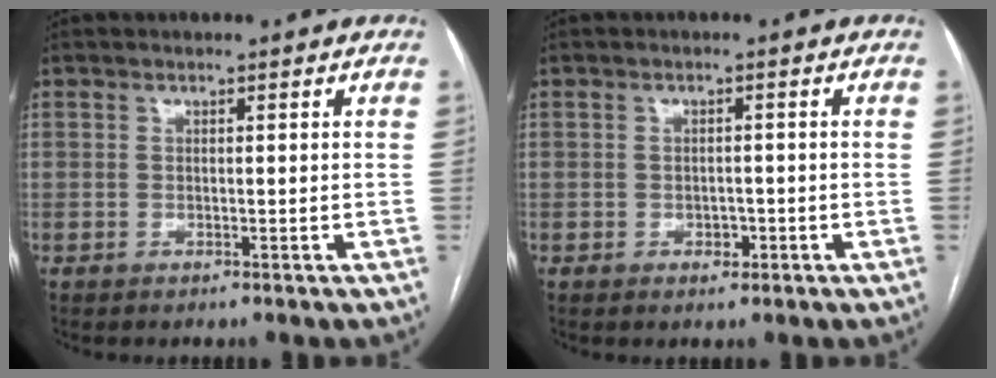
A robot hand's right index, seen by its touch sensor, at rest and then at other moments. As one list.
[{"total": 1.5, "force": [-0.6, 1.0, 0.9], "torque": [-0.011, 0.002, -0.006]}]